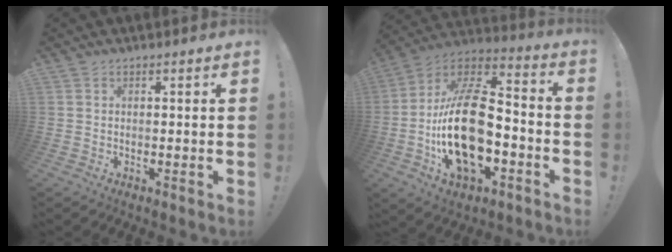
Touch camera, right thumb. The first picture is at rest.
{"total": 25.1, "force": [-4.7, 13.7, 20.6], "torque": [-0.385, 0.027, -0.072]}